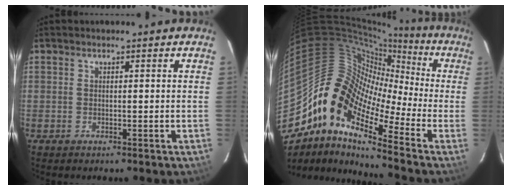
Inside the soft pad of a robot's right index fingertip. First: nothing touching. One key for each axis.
{"total": 15.0, "fx": -7.4, "fy": 7.2, "fz": 10.9, "tx": -0.172, "ty": 0.005, "tz": -0.163}